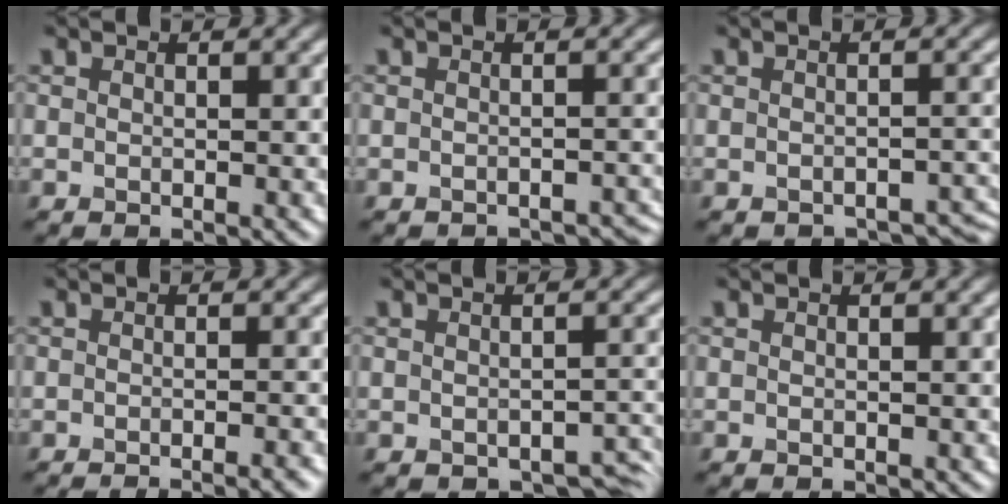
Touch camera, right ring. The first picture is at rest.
{"total": 2.3, "force": [-2.3, 0.3, 0.3], "torque": [0.003, -0.003, -0.022]}
{"total": 2.2, "force": [-2.0, 0.7, 0.7], "torque": [-0.003, -0.005, -0.018]}
{"total": 2.8, "force": [-1.9, 0.6, 1.9], "torque": [-0.012, 0.006, -0.029]}
{"total": 2.2, "force": [-1.4, 1.1, 1.2], "torque": [-0.014, -0.010, -0.014]}
{"total": 0.0}